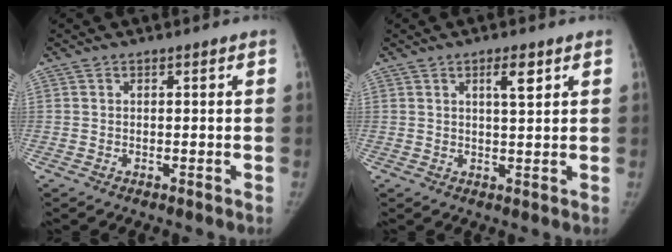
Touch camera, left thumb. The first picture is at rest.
{"total": 3.7, "force": [1.9, 0.8, 3.1], "torque": [-0.047, -0.011, 0.031]}